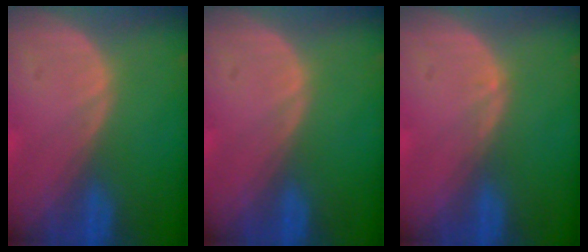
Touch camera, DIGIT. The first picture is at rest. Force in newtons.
{"total": 0.0}
{"total": 0.8, "press": 0.7, "slide": 0.1}